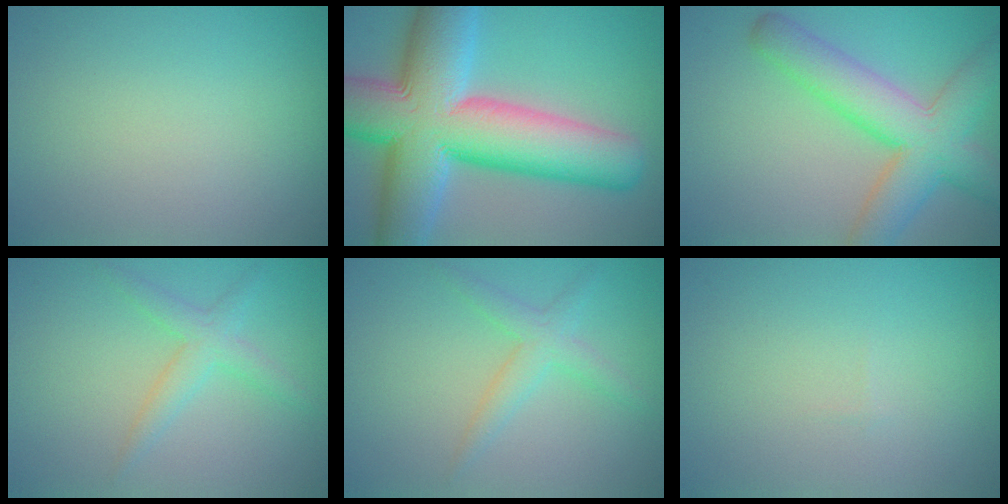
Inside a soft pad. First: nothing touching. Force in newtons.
{"total": 15.9, "press": 15.9, "slide": 0.7}
{"total": 7.6, "press": 7.6, "slide": 0.4}
{"total": 2.4, "press": 2.4, "slide": 0.1}
{"total": 2.4, "press": 2.4, "slide": 0.1}
{"total": 0.0}